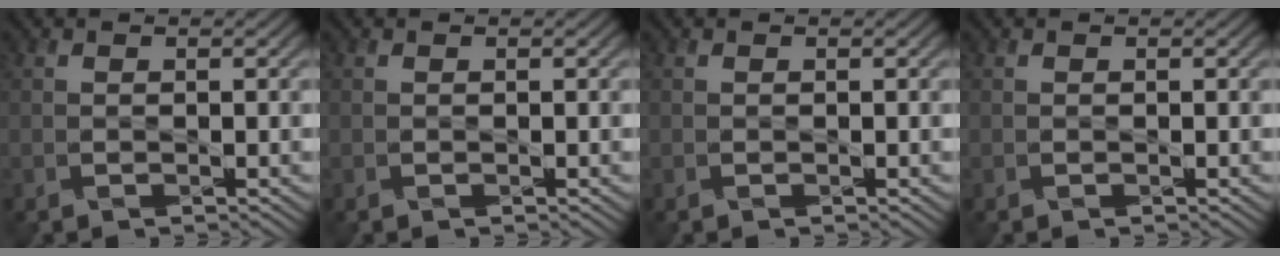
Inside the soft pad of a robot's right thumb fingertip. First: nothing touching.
{"total": 0.0}
{"total": 0.0}
{"total": 0.0}